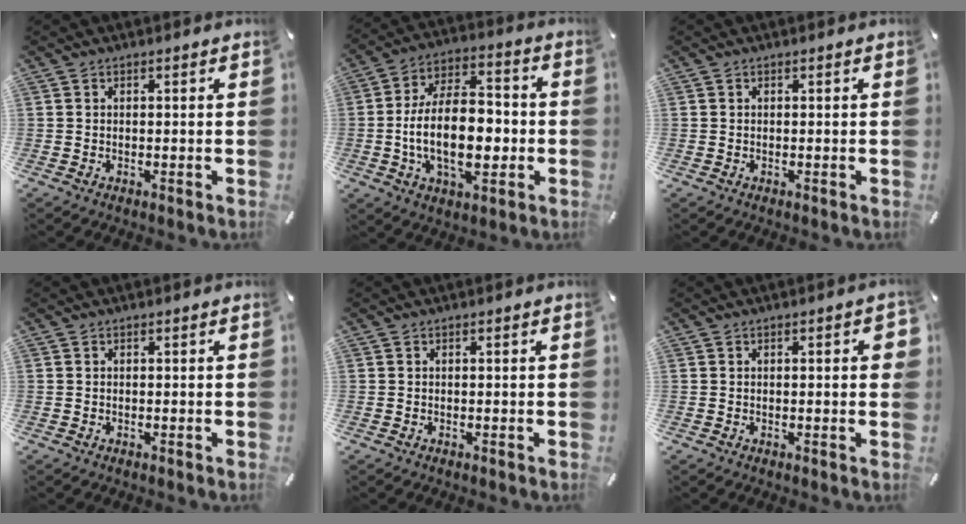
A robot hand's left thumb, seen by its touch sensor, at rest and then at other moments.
{"total": 17.4, "force": [-3.3, 9.9, 14.0], "torque": [-0.271, 0.005, -0.062]}
{"total": 0.0}
{"total": 0.0}
{"total": 0.0}
{"total": 3.0, "force": [0.4, 1.0, 2.9], "torque": [-0.029, -0.003, 0.000]}